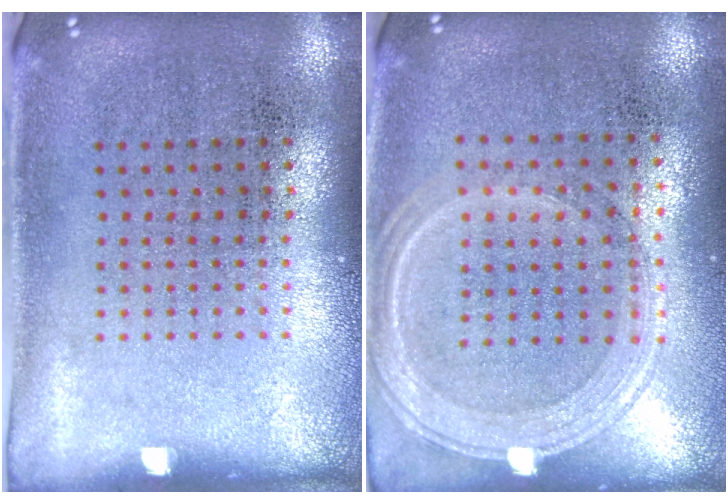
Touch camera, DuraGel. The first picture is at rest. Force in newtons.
{"total": 1.2, "press": 1.1, "slide": 0.4}